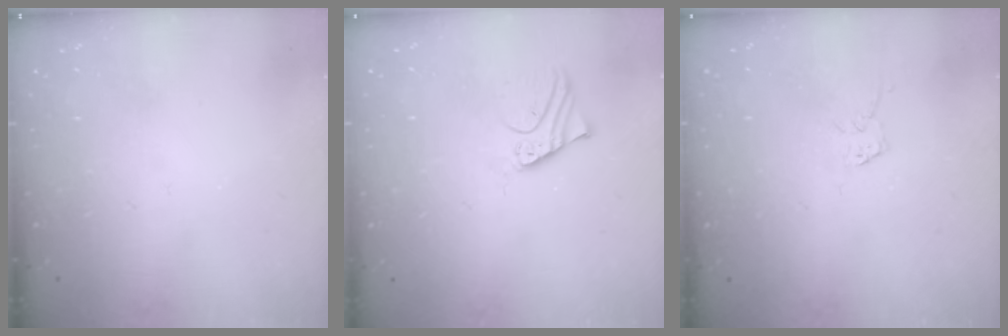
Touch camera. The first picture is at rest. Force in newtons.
{"total": 2.7, "press": 2.7, "slide": 0.2}
{"total": 4.5, "press": 4.5, "slide": 0.4}